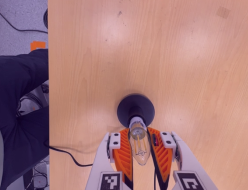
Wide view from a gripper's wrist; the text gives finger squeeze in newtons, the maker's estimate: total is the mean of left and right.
{"total": 23.8, "left": 25.8, "right": 21.8}